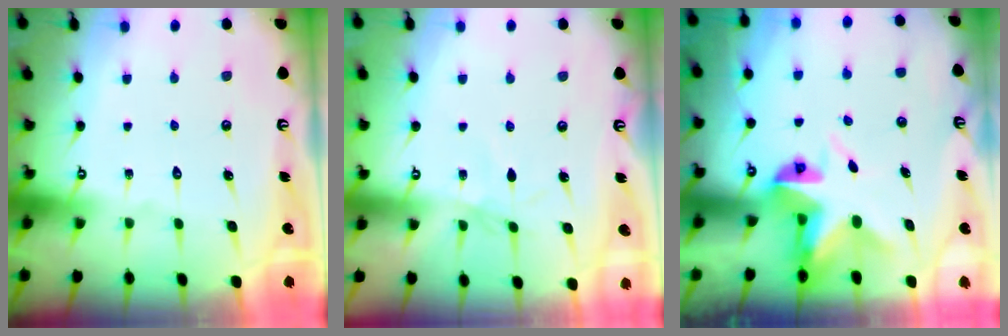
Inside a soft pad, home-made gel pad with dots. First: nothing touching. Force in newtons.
{"total": 1.7, "press": 1.7, "slide": 0.4}
{"total": 5.7, "press": 5.6, "slide": 0.6}